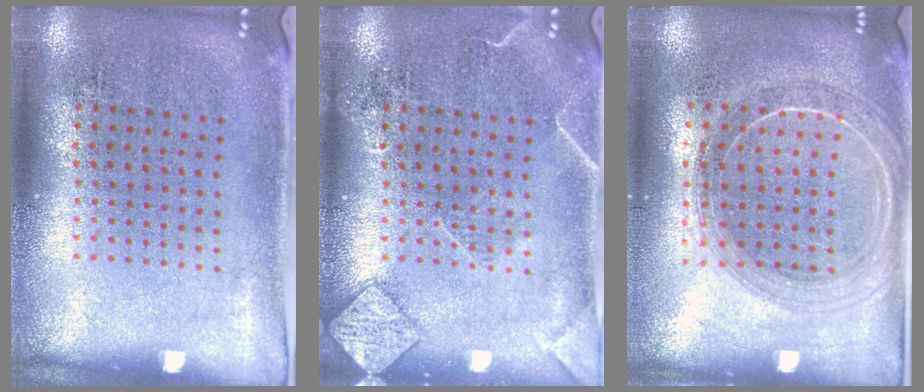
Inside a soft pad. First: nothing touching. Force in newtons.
{"total": 2.3, "press": 2.3, "slide": 0.3}
{"total": 1.7, "press": 1.6, "slide": 0.6}